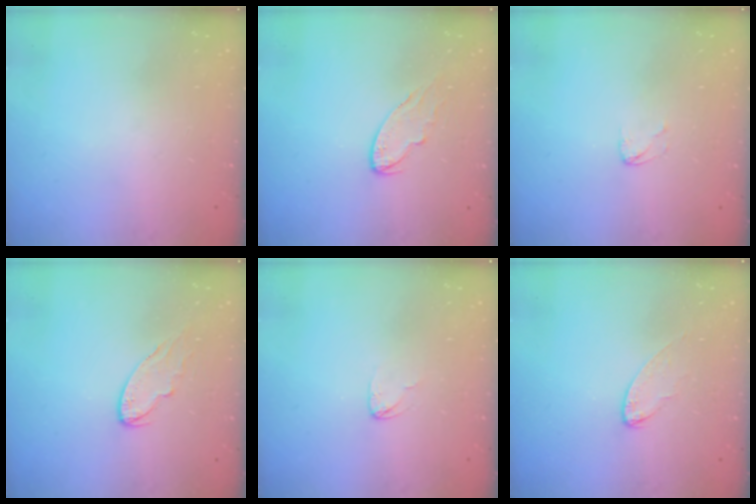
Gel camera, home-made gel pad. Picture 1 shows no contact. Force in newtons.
{"total": 6.1, "press": 6.1, "slide": 0.6}
{"total": 2.9, "press": 2.9, "slide": 0.2}
{"total": 6.1, "press": 6.1, "slide": 0.6}
{"total": 2.6, "press": 2.6, "slide": 0.1}
{"total": 4.3, "press": 4.3, "slide": 0.3}